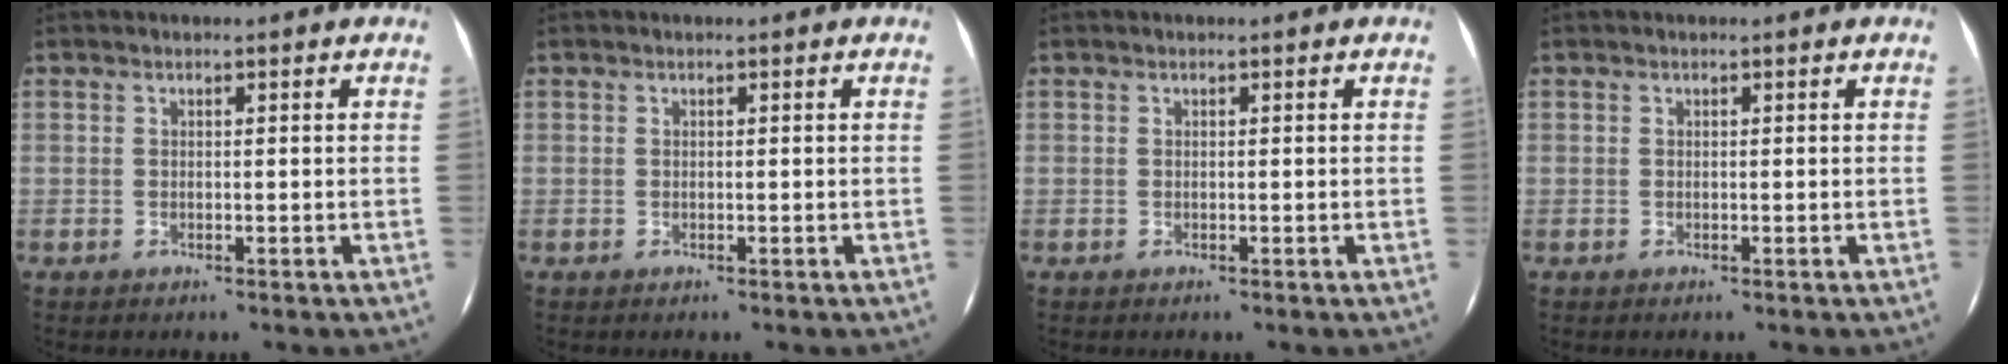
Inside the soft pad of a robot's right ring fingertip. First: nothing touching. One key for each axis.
{"total": 0.0}
{"total": 0.0}
{"total": 0.0}